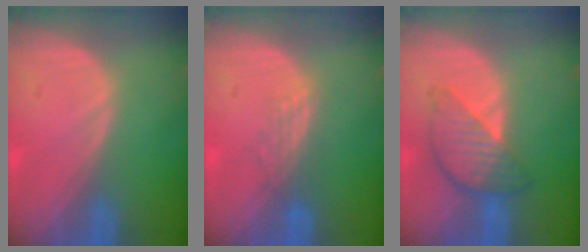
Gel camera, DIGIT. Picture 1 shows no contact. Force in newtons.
{"total": 2.9, "press": 2.4, "slide": 1.6}
{"total": 5.9, "press": 5.9, "slide": 0.3}